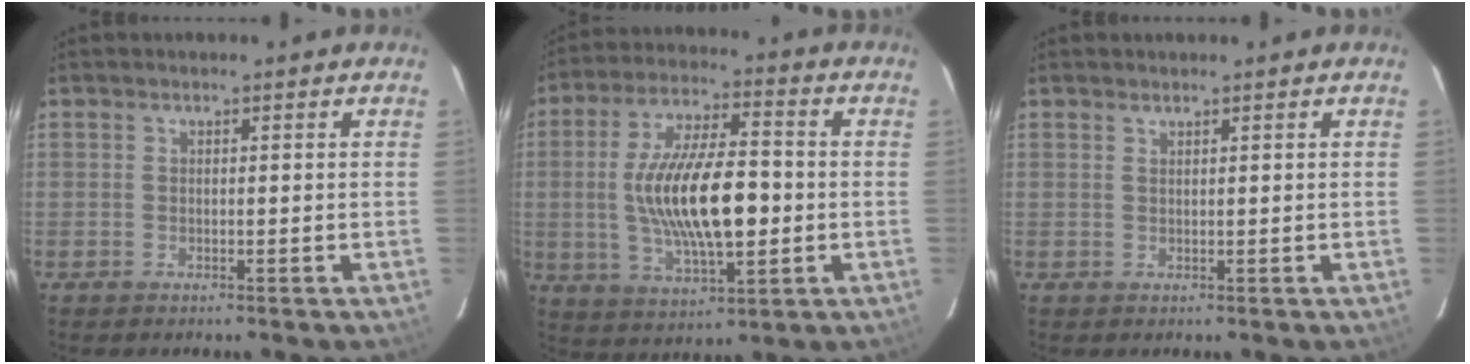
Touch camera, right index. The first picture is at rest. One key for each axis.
{"total": 17.2, "fx": -1.2, "fy": 6.2, "fz": 16.0, "tx": -0.300, "ty": -0.002, "tz": -0.016}
{"total": 0.6, "fx": 0.6, "fy": -0.1, "fz": 0.2, "tx": -0.006, "ty": -0.003, "tz": 0.010}